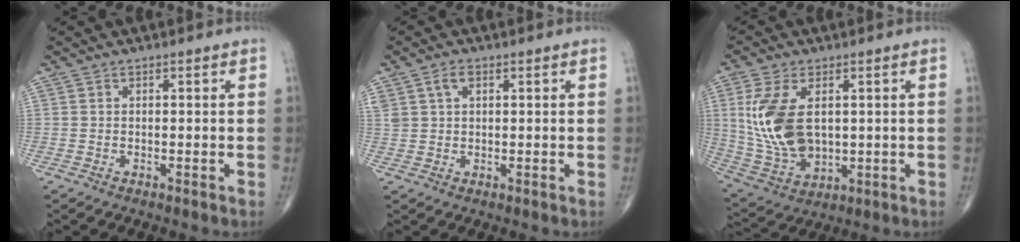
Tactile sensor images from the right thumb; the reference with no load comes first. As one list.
[{"total": 3.4, "force": [1.5, 2.1, 2.2], "torque": [-0.045, 0.008, 0.036]}, {"total": 14.4, "force": [2.2, 8.5, 11.4], "torque": [-0.233, -0.013, 0.057]}]